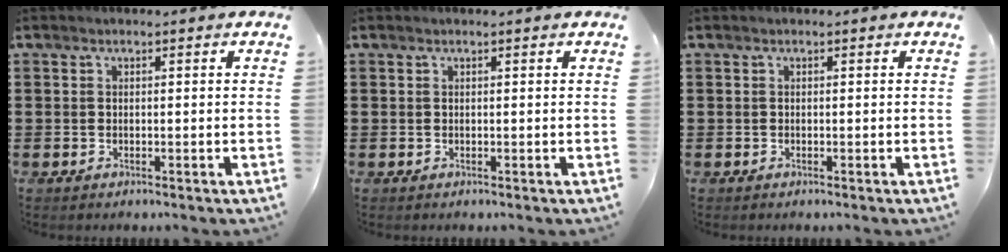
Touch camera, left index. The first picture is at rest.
{"total": 0.0}
{"total": 0.0}